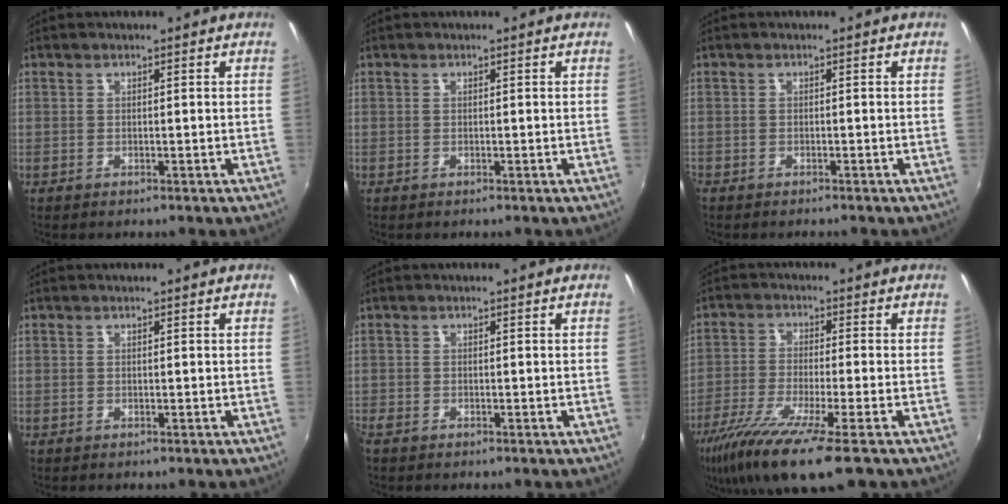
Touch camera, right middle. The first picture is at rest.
{"total": 0.0}
{"total": 1.9, "force": [-1.6, 0.8, 0.6], "torque": [-0.016, -0.008, -0.024]}
{"total": 0.0}
{"total": 2.5, "force": [-1.6, 1.4, 1.2], "torque": [-0.025, -0.007, -0.029]}
{"total": 14.2, "force": [-9.3, 1.7, 10.7], "torque": [-0.223, -0.053, -0.169]}